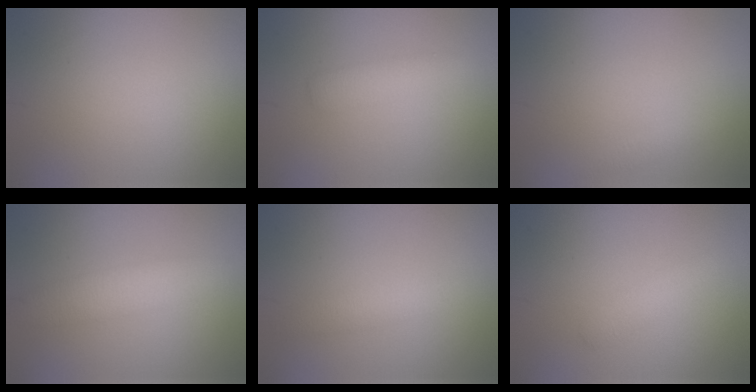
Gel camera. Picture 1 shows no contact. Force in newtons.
{"total": 1.8, "press": 1.8, "slide": 0.1}
{"total": 0.6, "press": 0.6, "slide": 0.0}
{"total": 3.4, "press": 3.4, "slide": 0.1}
{"total": 1.9, "press": 1.9, "slide": 0.0}
{"total": 1.3, "press": 1.3, "slide": 0.1}